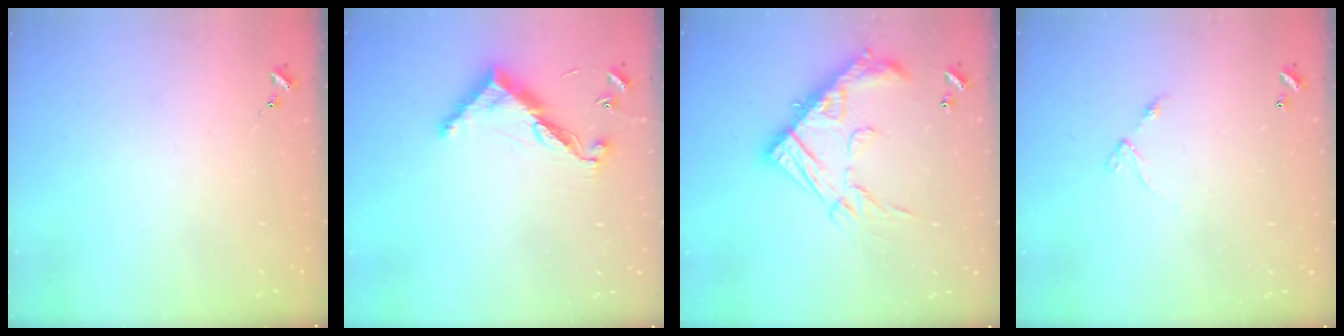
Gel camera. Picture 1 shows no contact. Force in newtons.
{"total": 10.9, "press": 10.9, "slide": 0.4}
{"total": 21.7, "press": 21.6, "slide": 1.9}
{"total": 4.7, "press": 4.7, "slide": 0.4}